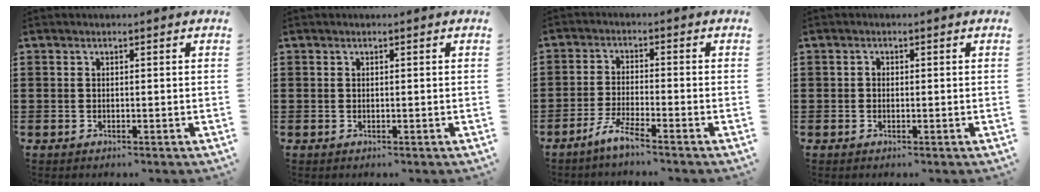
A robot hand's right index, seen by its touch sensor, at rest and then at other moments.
{"total": 0.0}
{"total": 3.8, "force": [-3.2, -0.4, 2.1], "torque": [-0.057, -0.009, -0.066]}
{"total": 0.6, "force": [-0.2, 0.5, 0.3], "torque": [-0.006, 0.001, -0.004]}